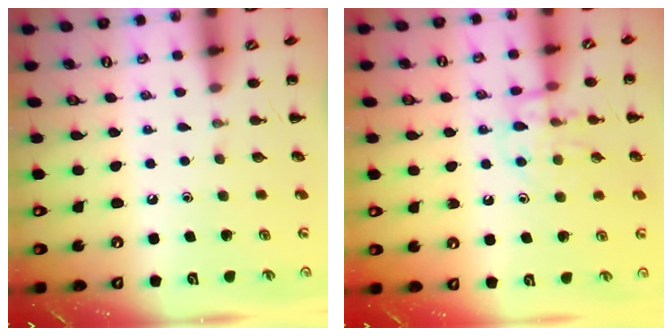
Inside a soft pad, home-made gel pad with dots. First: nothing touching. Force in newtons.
{"total": 11.5, "press": 11.5, "slide": 1.1}